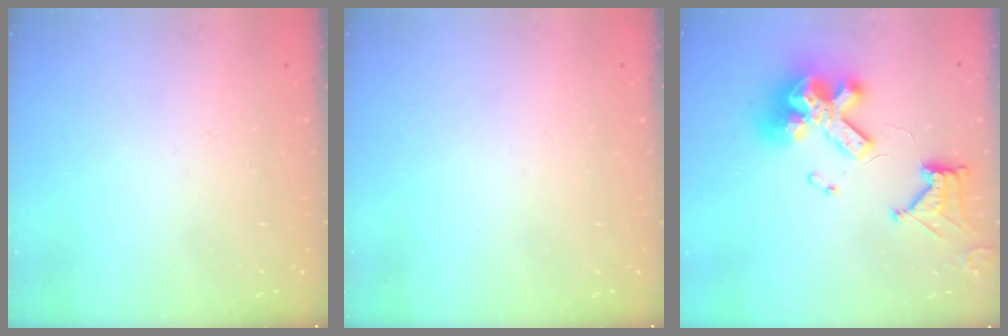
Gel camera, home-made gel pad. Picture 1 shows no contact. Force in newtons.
{"total": 0.0}
{"total": 17.3, "press": 17.2, "slide": 1.9}